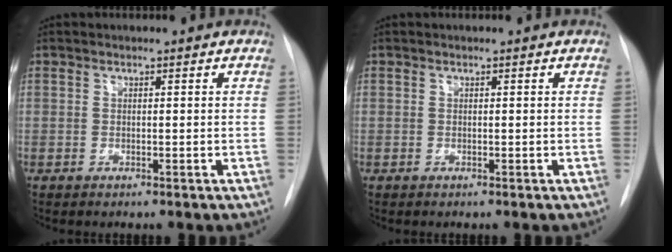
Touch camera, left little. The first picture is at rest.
{"total": 0.0}